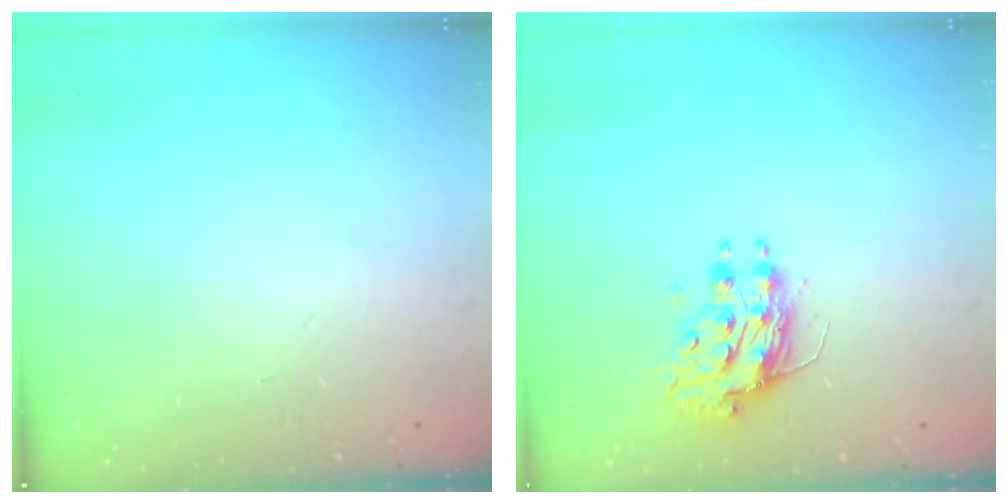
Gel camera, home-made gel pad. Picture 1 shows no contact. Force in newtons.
{"total": 10.2, "press": 10.2, "slide": 0.7}